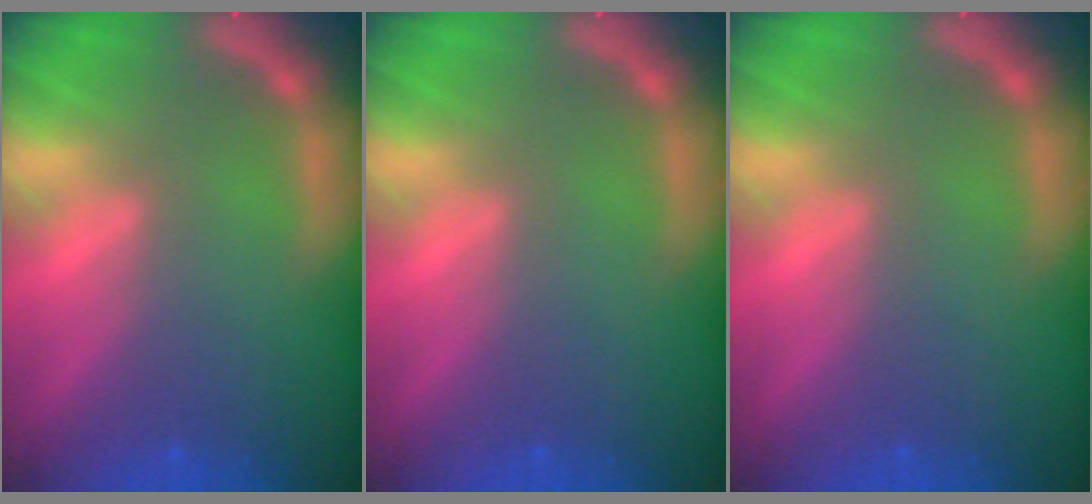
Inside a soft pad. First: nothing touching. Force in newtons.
{"total": 0.0}
{"total": 0.0}